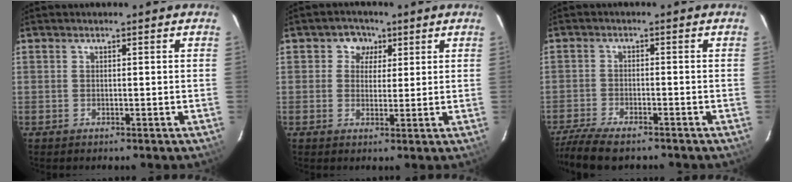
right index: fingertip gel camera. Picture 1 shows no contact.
{"total": 4.1, "force": [1.3, 3.9, 0.7], "torque": [0.003, 0.009, 0.015]}
{"total": 11.0, "force": [-9.1, 2.7, 5.5], "torque": [-0.134, -0.034, -0.160]}